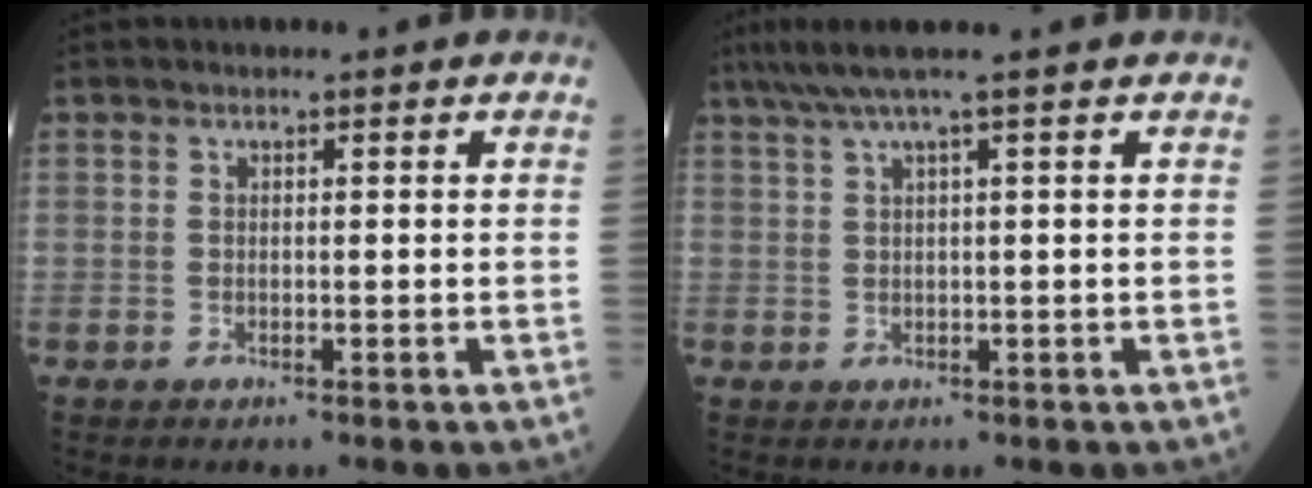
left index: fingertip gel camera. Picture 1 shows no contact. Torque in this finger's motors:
{"motor_torque": [0.35, -0.38, 0.10, 0.05]}